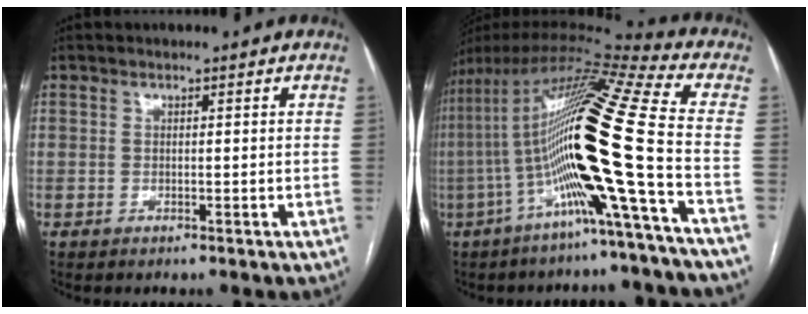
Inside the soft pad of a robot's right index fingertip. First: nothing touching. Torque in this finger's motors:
{"motor_torque": [2.14, 0.00, 1.05, 0.21]}